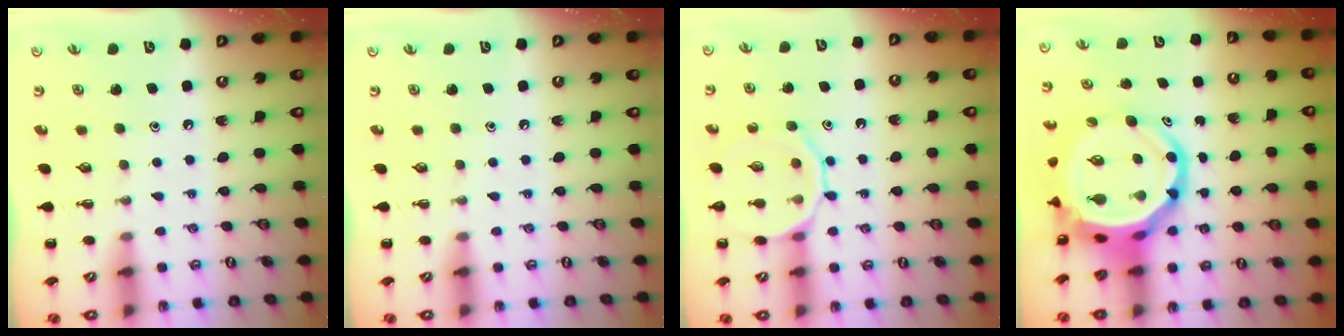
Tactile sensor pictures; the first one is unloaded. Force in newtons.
{"total": 0.0}
{"total": 12.1, "press": 12.0, "slide": 1.3}
{"total": 10.2, "press": 9.8, "slide": 2.8}